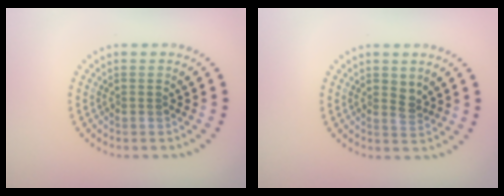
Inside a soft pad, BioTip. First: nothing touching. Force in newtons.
{"total": 1.3, "press": 1.1, "slide": 0.7}